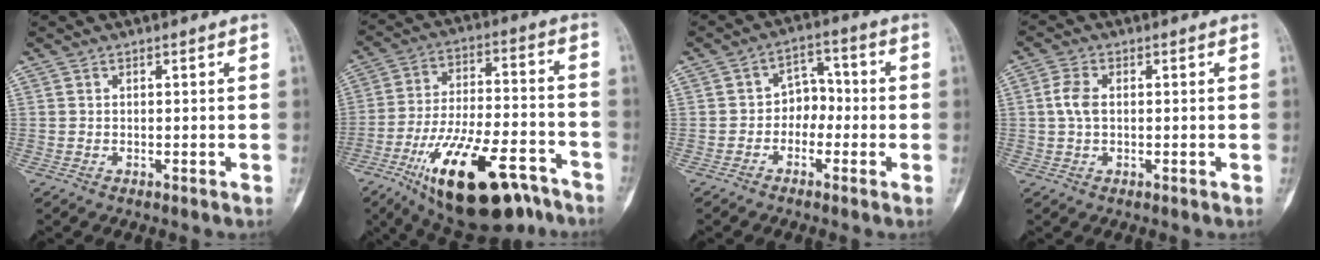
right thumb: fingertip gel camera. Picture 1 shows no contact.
{"total": 23.8, "force": [-13.6, 9.4, 17.1], "torque": [-0.281, 0.061, -0.217]}
{"total": 5.5, "force": [-1.3, 4.4, 3.1], "torque": [-0.015, 0.029, -0.036]}
{"total": 3.8, "force": [0.3, 2.3, 3.0], "torque": [-0.070, 0.007, 0.003]}